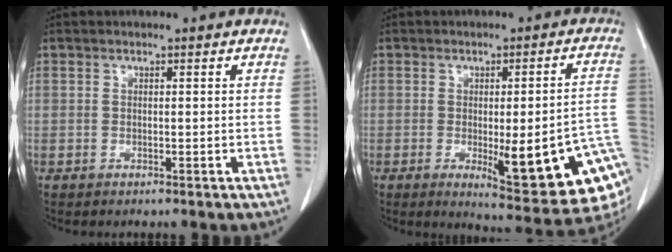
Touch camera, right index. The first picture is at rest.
{"total": 18.9, "force": [-5.3, 3.5, 17.8], "torque": [-0.139, 0.002, -0.051]}